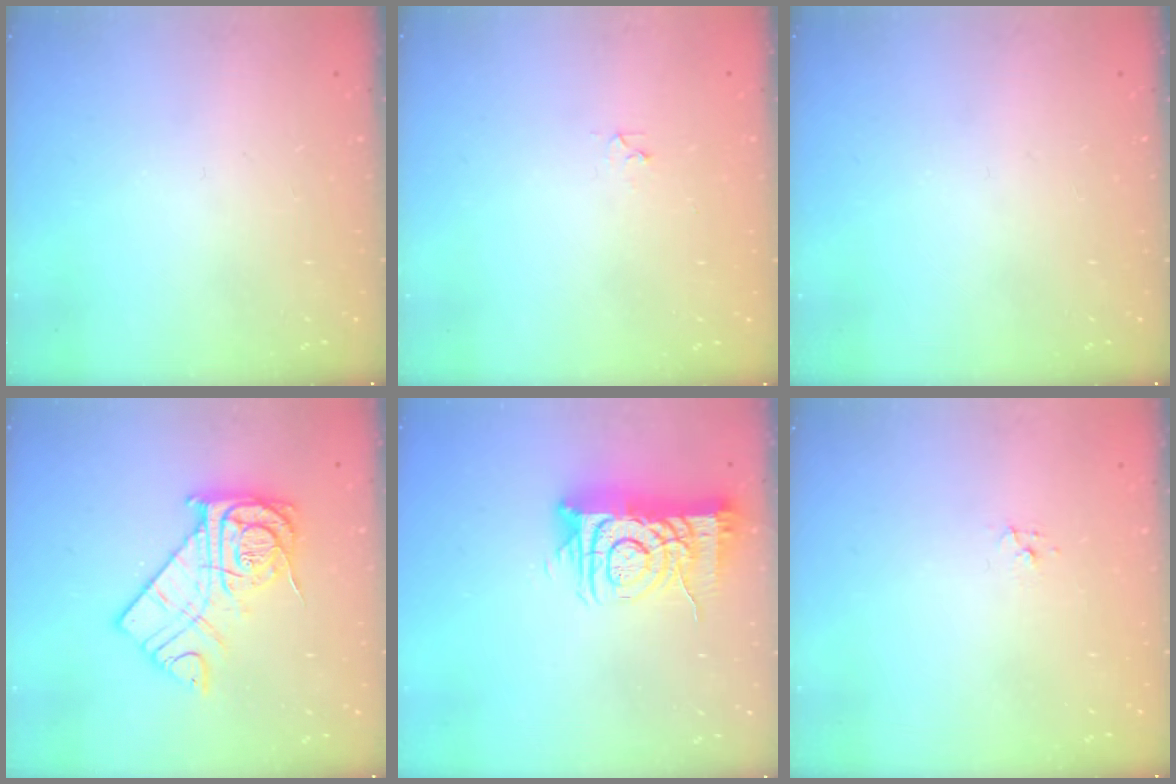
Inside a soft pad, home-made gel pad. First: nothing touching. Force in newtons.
{"total": 1.9, "press": 1.9, "slide": 0.2}
{"total": 0.0}
{"total": 18.9, "press": 18.8, "slide": 1.8}
{"total": 11.9, "press": 11.9, "slide": 1.1}
{"total": 3.9, "press": 3.9, "slide": 0.3}